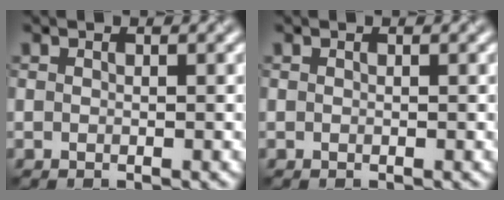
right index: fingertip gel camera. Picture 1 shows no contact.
{"total": 0.0}